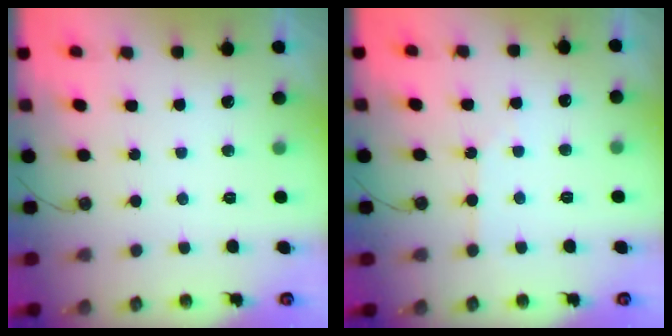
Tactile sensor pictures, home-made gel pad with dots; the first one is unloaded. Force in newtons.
{"total": 3.1, "press": 3.0, "slide": 0.5}